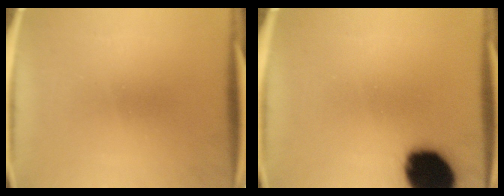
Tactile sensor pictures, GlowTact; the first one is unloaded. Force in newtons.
{"total": 19.1}